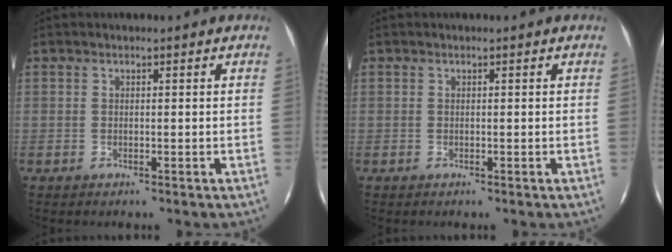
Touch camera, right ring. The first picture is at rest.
{"total": 0.0}